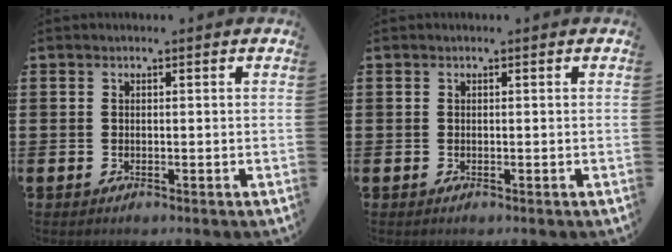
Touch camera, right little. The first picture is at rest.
{"total": 0.0}